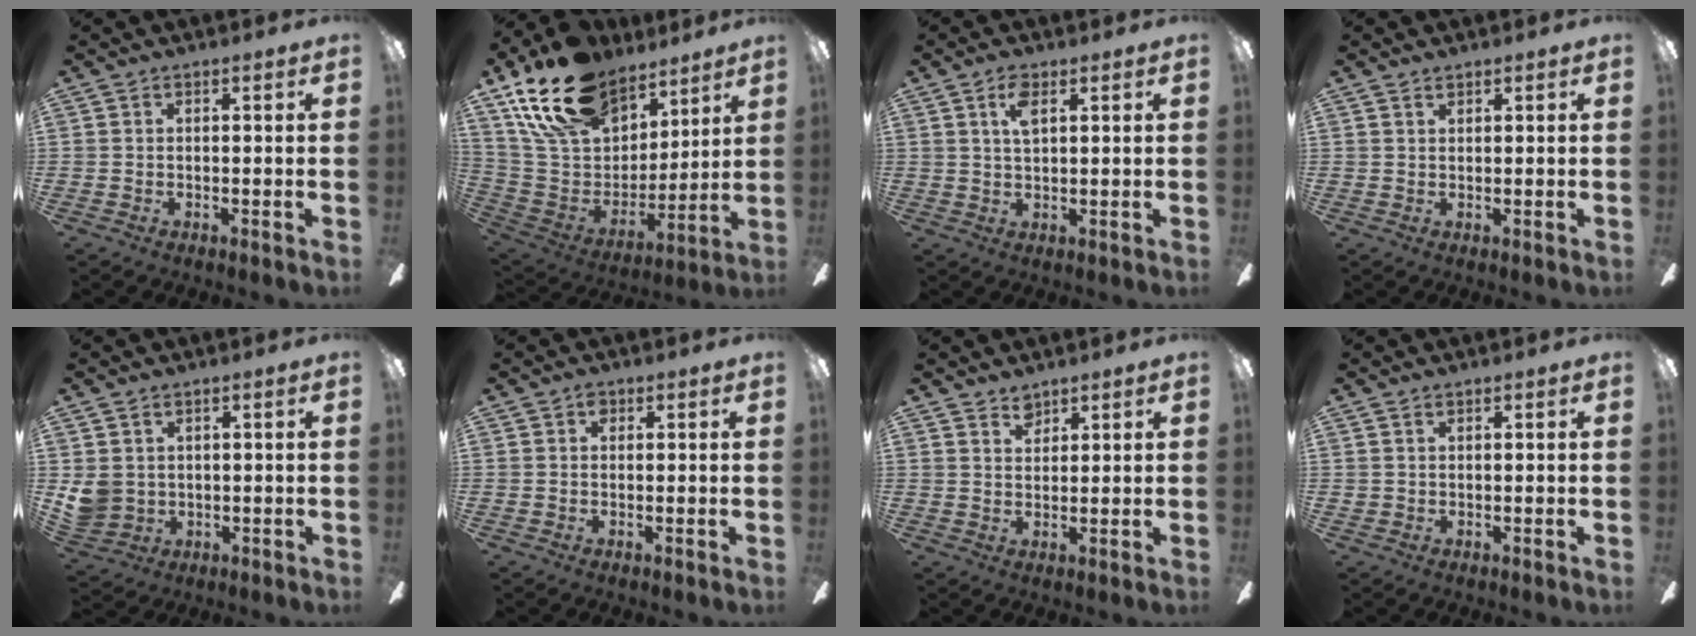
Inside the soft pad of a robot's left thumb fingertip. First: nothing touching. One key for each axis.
{"total": 22.1, "fx": 15.4, "fy": 12.2, "fz": 10.2, "tx": -0.204, "ty": -0.081, "tz": 0.287}
{"total": 4.4, "fx": 2.3, "fy": 1.9, "fz": 3.3, "tx": -0.064, "ty": 0.003, "tz": 0.037}
{"total": 0.9, "fx": 0.8, "fy": 0.4, "fz": 0.3, "tx": -0.006, "ty": 0.000, "tz": 0.016}
{"total": 5.4, "fx": 1.5, "fy": 4.9, "fz": 1.9, "tx": -0.051, "ty": 0.004, "tz": 0.033}
{"total": 1.4, "fx": 0.4, "fy": 1.0, "fz": 0.9, "tx": -0.010, "ty": 0.000, "tz": 0.005}
{"total": 3.0, "fx": 2.6, "fy": 1.4, "fz": 0.5, "tx": 0.003, "ty": -0.015, "tz": 0.047}
{"total": 0.8, "fx": 0.4, "fy": 0.6, "fz": 0.3, "tx": -0.007, "ty": 0.002, "tz": 0.007}